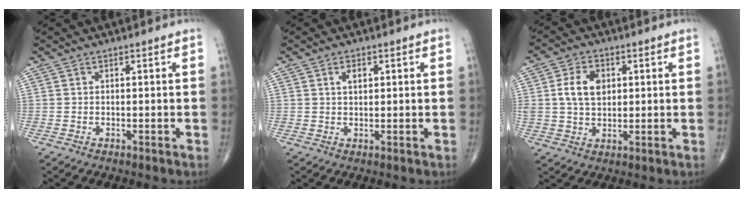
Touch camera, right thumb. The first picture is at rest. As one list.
[{"total": 2.4, "force": [1.0, 1.4, 1.7], "torque": [-0.024, -0.002, 0.016]}, {"total": 8.2, "force": [2.0, 5.6, 5.6], "torque": [-0.093, -0.004, 0.041]}]